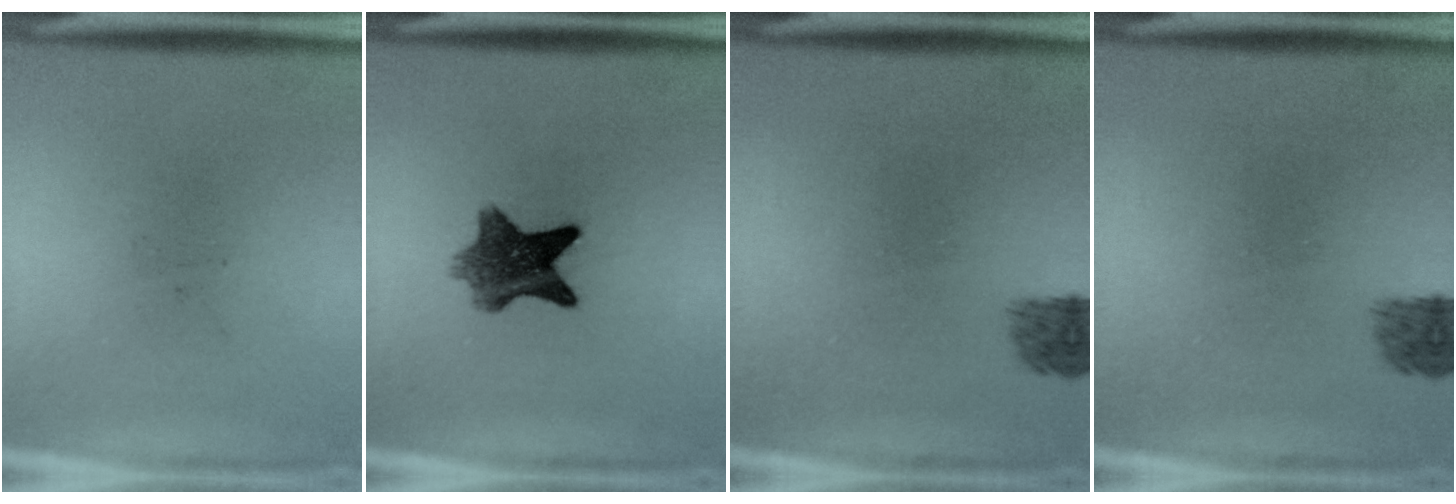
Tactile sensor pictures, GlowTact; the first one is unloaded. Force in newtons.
{"total": 7.9}
{"total": 1.8}
{"total": 1.8}